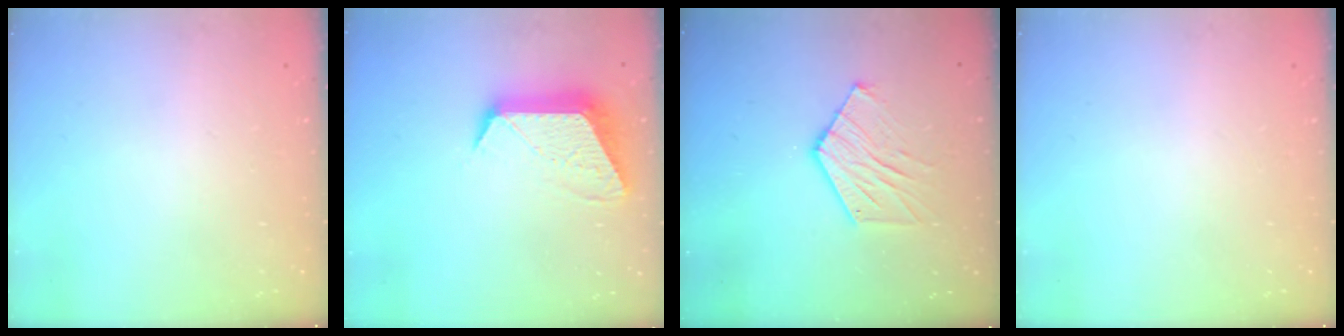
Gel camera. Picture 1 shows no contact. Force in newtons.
{"total": 12.1, "press": 12.1, "slide": 0.6}
{"total": 10.1, "press": 10.1, "slide": 0.9}
{"total": 0.0}